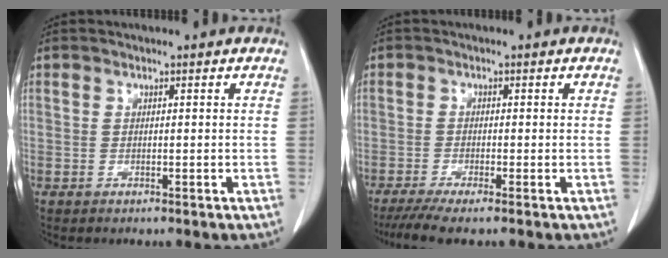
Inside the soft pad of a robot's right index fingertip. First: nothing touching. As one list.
[{"total": 5.0, "force": [-3.7, 0.1, 3.4], "torque": [-0.058, -0.013, -0.065]}]